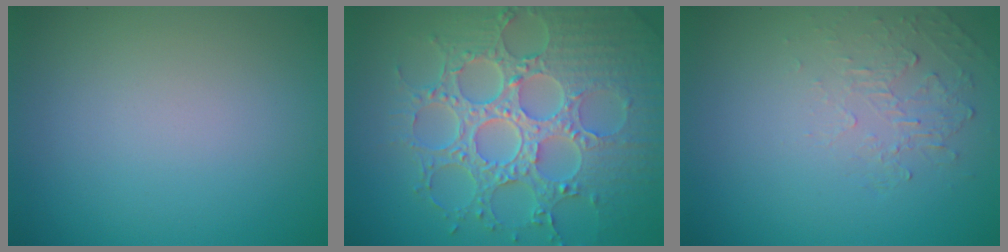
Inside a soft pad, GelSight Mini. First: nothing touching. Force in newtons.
{"total": 8.7, "press": 6.3, "slide": 6.0}
{"total": 1.9, "press": 0.5, "slide": 1.9}